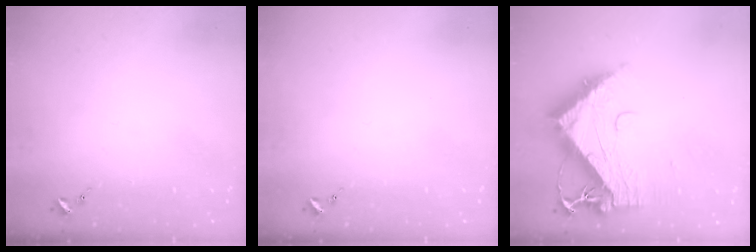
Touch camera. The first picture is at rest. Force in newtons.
{"total": 0.0}
{"total": 15.6, "press": 15.5, "slide": 1.5}